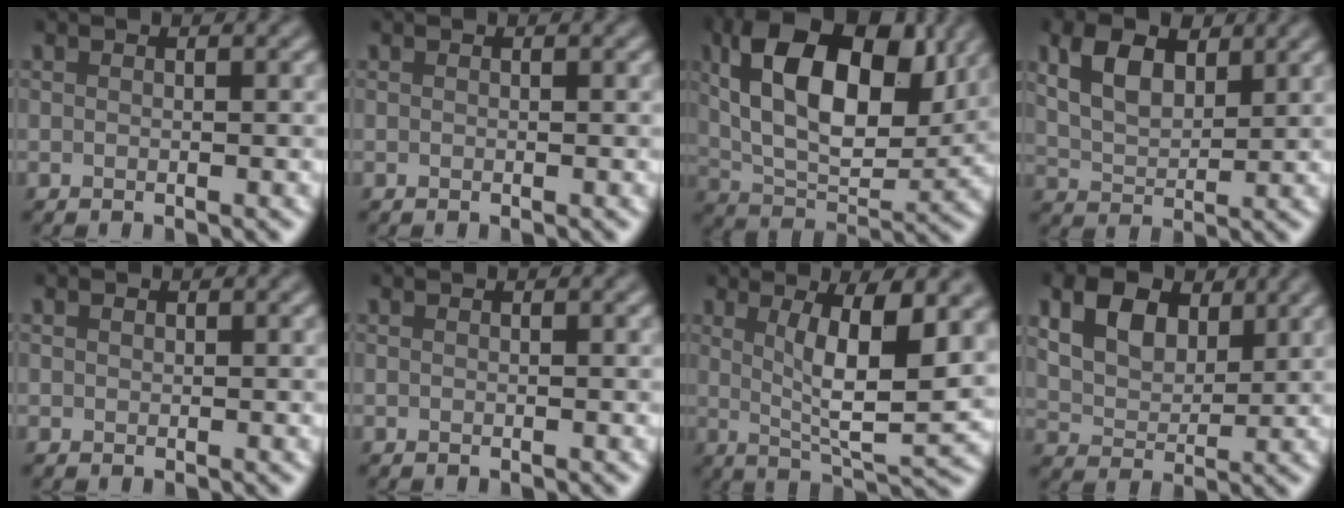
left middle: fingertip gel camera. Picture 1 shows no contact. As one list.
[{"total": 0.0}, {"total": 12.7, "force": [4.4, 6.7, 9.8], "torque": [-0.157, 0.012, 0.072]}, {"total": 4.7, "force": [2.2, 2.6, 3.2], "torque": [-0.070, 0.006, 0.041]}, {"total": 0.5, "force": [0.2, 0.5, 0.0], "torque": [0.002, -0.002, 0.002]}, {"total": 0.0}, {"total": 8.3, "force": [2.0, 2.2, 7.7], "torque": [-0.124, -0.011, 0.040]}, {"total": 5.7, "force": [2.7, 3.6, 3.5], "torque": [-0.077, 0.004, 0.044]}]